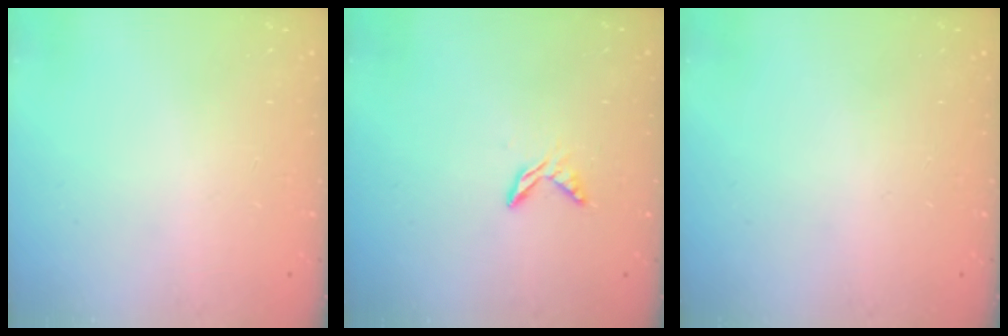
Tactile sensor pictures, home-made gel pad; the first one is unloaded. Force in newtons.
{"total": 5.1, "press": 5.1, "slide": 0.4}
{"total": 0.0}